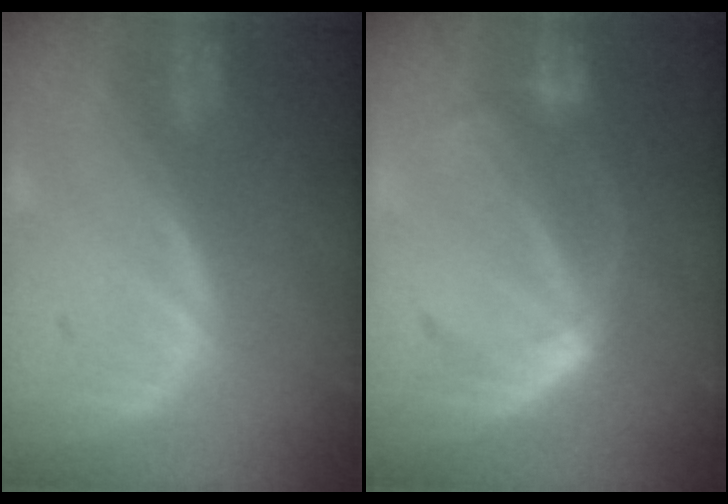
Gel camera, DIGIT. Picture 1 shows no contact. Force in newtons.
{"total": 5.3, "press": 5.2, "slide": 1.2}